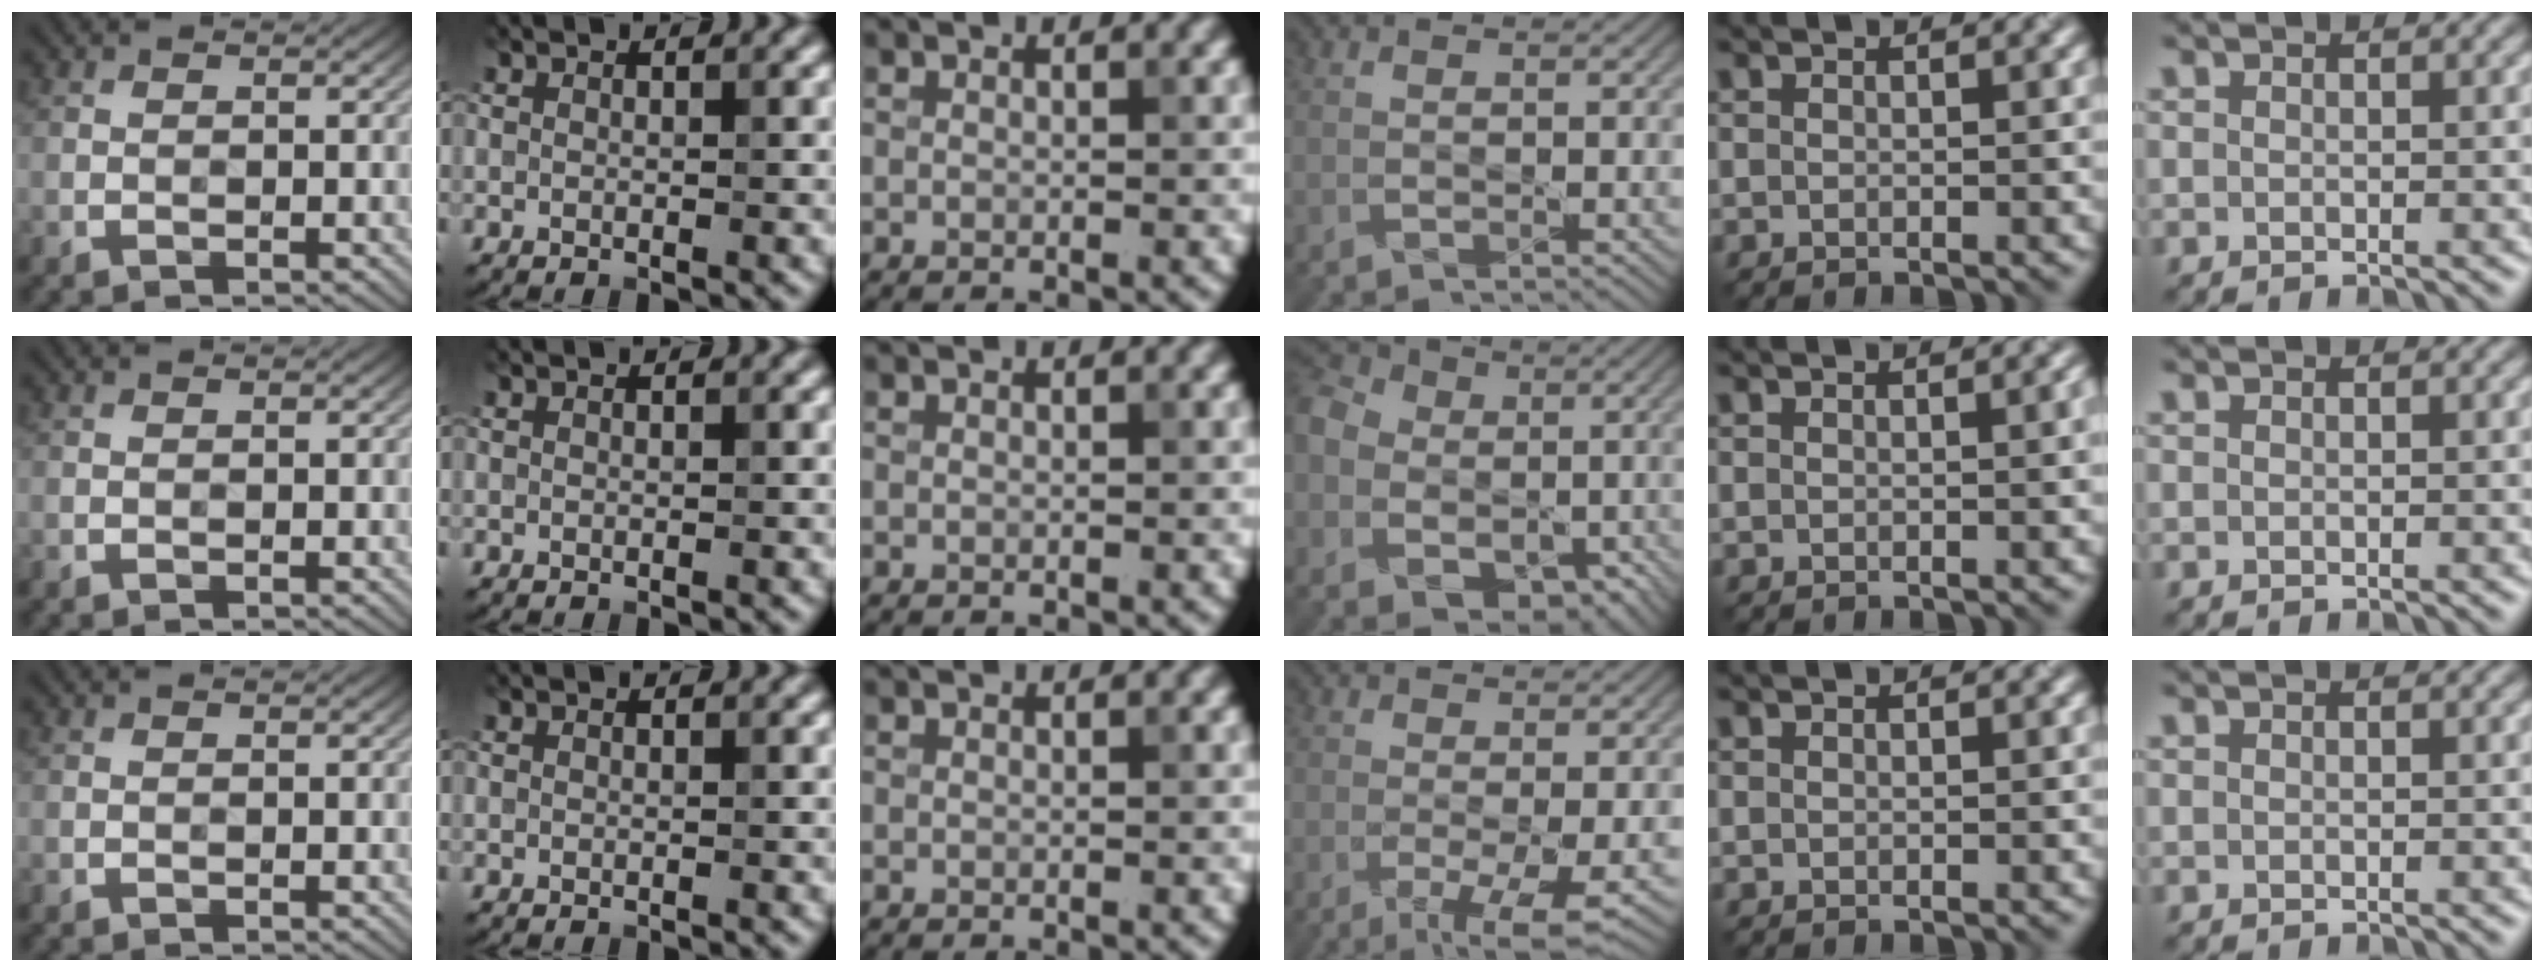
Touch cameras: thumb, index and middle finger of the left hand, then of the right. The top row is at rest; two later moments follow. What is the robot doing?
{"motion": "pour", "object": "watering can"}